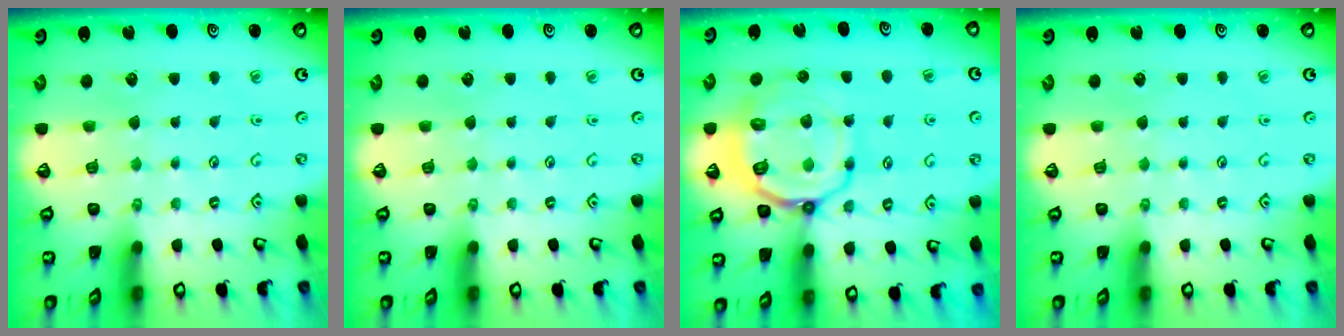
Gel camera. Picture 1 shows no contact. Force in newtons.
{"total": 0.0}
{"total": 13.5, "press": 13.3, "slide": 2.2}
{"total": 0.0}